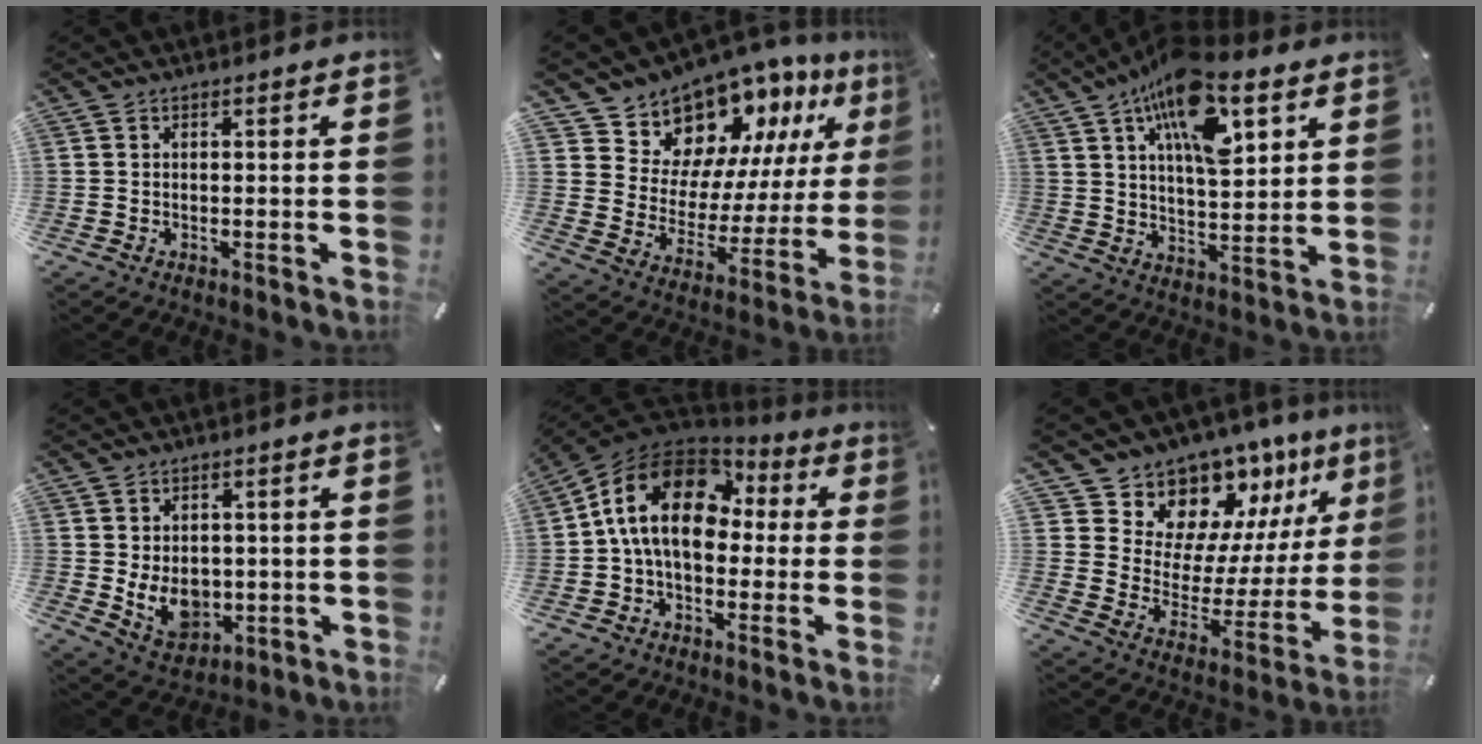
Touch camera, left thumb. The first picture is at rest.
{"total": 13.3, "force": [11.2, 7.1, 1.0], "torque": [-0.023, -0.128, 0.199]}
{"total": 17.5, "force": [9.3, 7.6, 12.7], "torque": [-0.204, -0.026, 0.153]}
{"total": 7.9, "force": [-0.3, 6.6, 4.3], "torque": [-0.069, 0.001, -0.003]}
{"total": 17.3, "force": [2.3, 12.2, 12.1], "torque": [-0.246, 0.014, 0.036]}
{"total": 12.5, "force": [10.8, 6.3, -0.1], "torque": [0.001, -0.132, 0.189]}